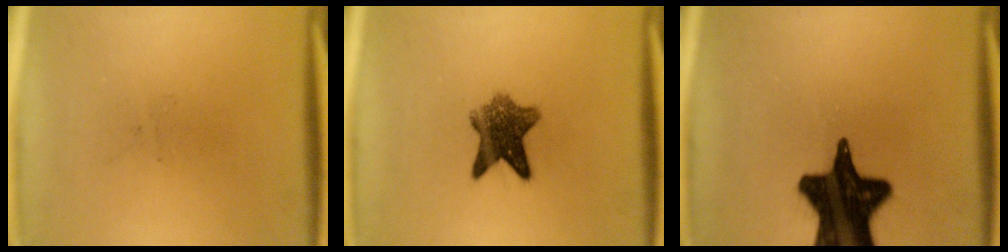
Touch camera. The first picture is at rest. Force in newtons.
{"total": 7.4}
{"total": 19.5}